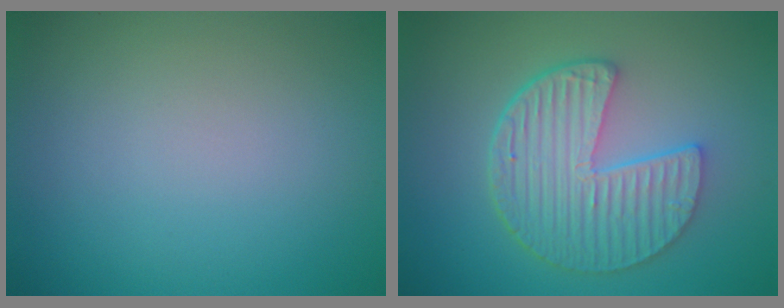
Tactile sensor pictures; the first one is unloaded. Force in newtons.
{"total": 6.3, "press": 4.7, "slide": 4.1}